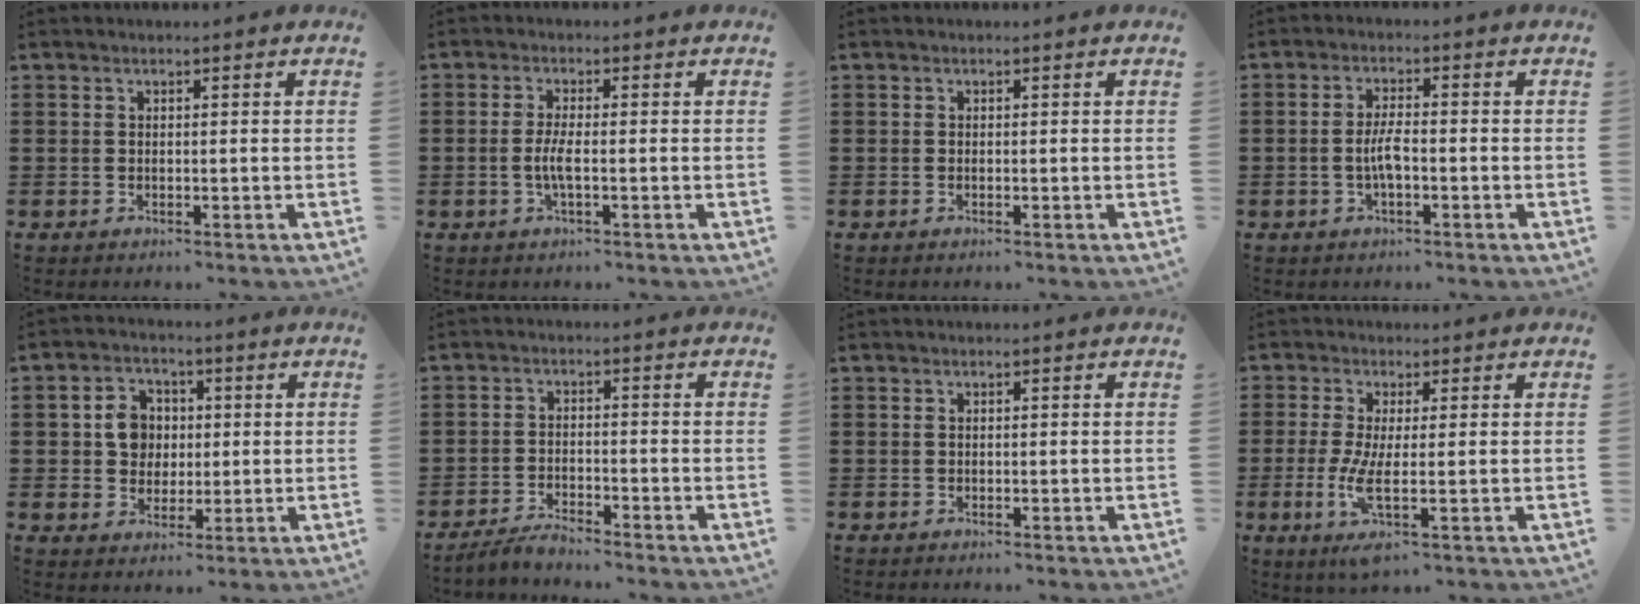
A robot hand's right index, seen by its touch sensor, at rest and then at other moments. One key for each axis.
{"total": 3.2, "fx": -0.7, "fy": 0.4, "fz": 3.1, "tx": -0.071, "ty": -0.007, "tz": -0.018}
{"total": 0.0}
{"total": 3.5, "fx": -0.8, "fy": 0.8, "fz": 3.4, "tx": -0.075, "ty": -0.003, "tz": -0.020}
{"total": 5.9, "fx": 0.7, "fy": 5.2, "fz": 2.9, "tx": -0.066, "ty": 0.016, "tz": 0.010}
{"total": 2.8, "fx": -2.7, "fy": 0.2, "fz": 0.6, "tx": -0.013, "ty": 0.006, "tz": -0.055}
{"total": 0.0}
{"total": 5.4, "fx": -0.7, "fy": 0.7, "fz": 5.3, "tx": -0.117, "ty": -0.018, "tz": -0.014}